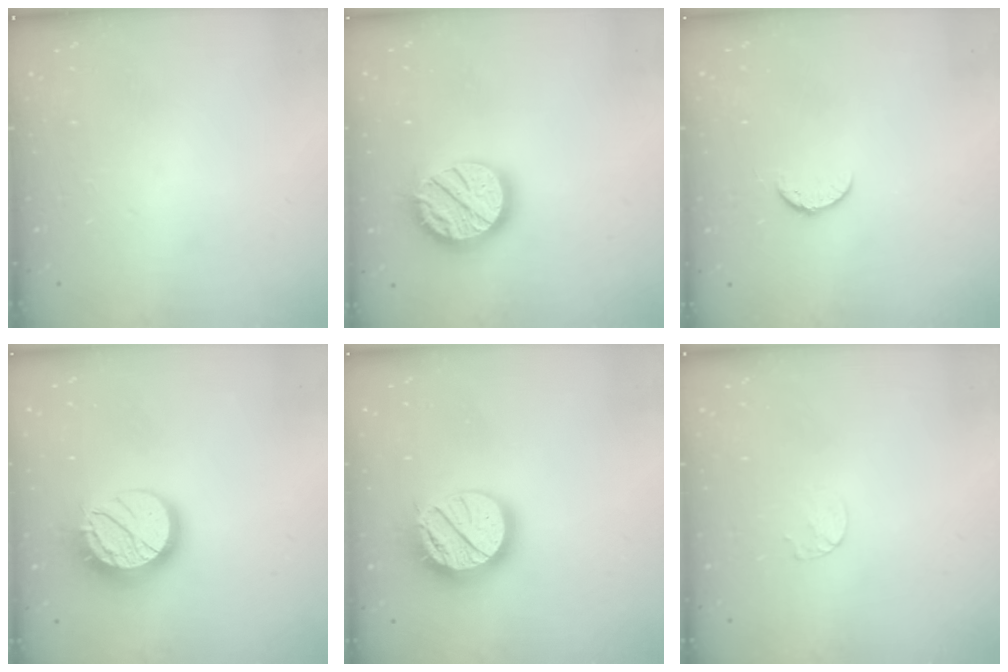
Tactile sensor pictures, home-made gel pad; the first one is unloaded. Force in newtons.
{"total": 16.7, "press": 16.7, "slide": 1.3}
{"total": 5.6, "press": 5.6, "slide": 0.6}
{"total": 15.7, "press": 15.7, "slide": 0.9}
{"total": 18.4, "press": 18.3, "slide": 1.6}
{"total": 4.6, "press": 4.6, "slide": 0.5}